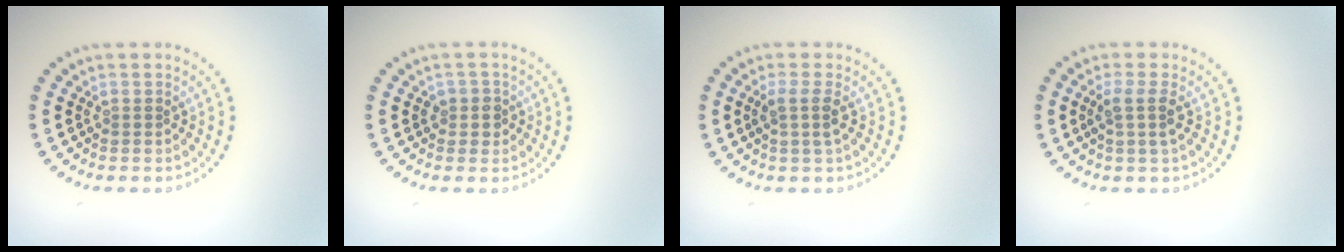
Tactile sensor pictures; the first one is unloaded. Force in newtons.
{"total": 1.5, "press": 1.3, "slide": 0.6}
{"total": 1.8, "press": 1.5, "slide": 1.1}
{"total": 1.9, "press": 1.5, "slide": 1.2}